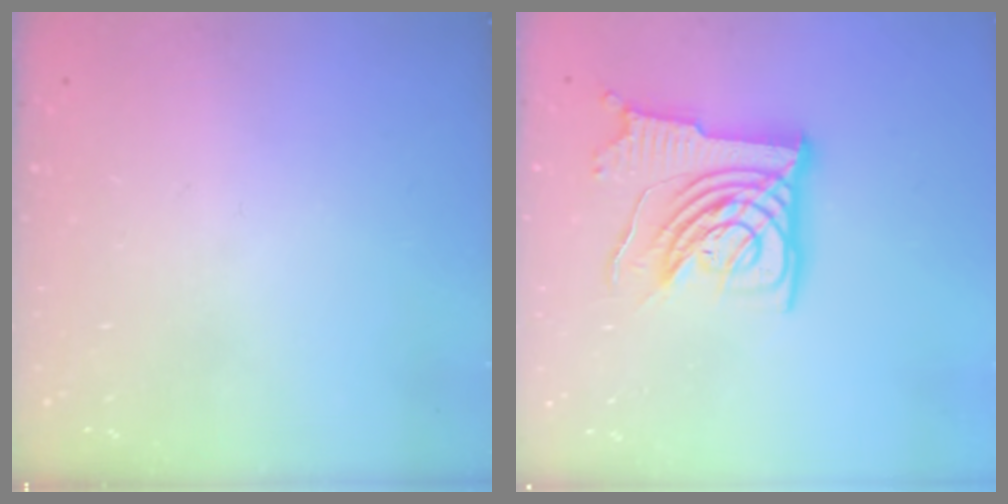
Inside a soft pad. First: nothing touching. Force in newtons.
{"total": 14.6, "press": 14.5, "slide": 1.8}